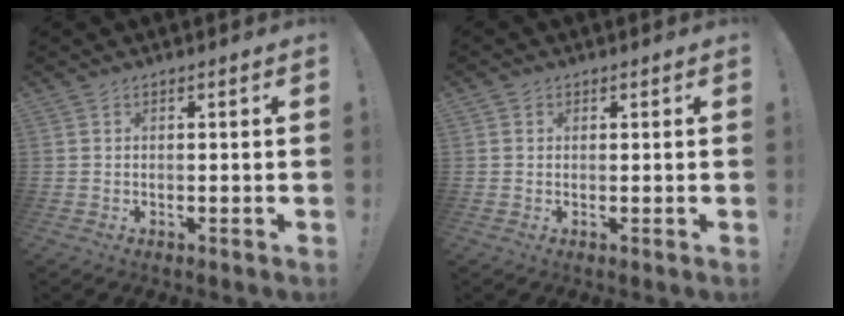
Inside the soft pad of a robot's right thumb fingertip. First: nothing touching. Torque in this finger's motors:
{"motor_torque": [-0.05, -0.05, -0.13, -0.02, 0.11]}